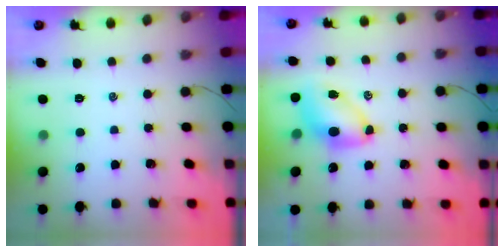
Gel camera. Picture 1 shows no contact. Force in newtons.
{"total": 7.5, "press": 7.4, "slide": 1.1}